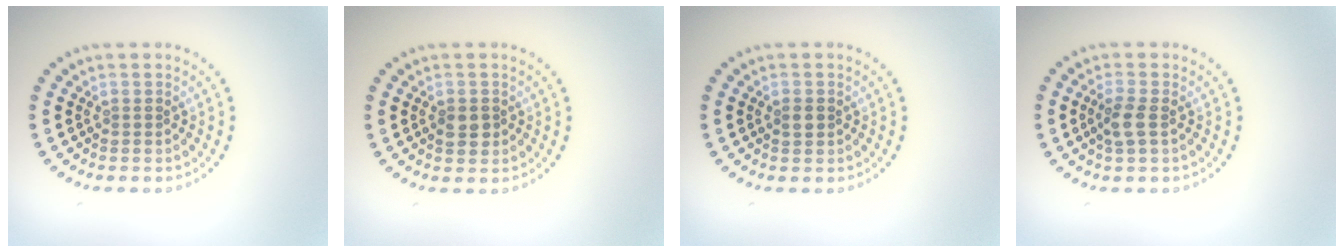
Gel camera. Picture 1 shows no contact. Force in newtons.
{"total": 1.8, "press": 1.8, "slide": 0.3}
{"total": 1.2, "press": 1.2, "slide": 0.1}
{"total": 1.9, "press": 1.8, "slide": 0.6}